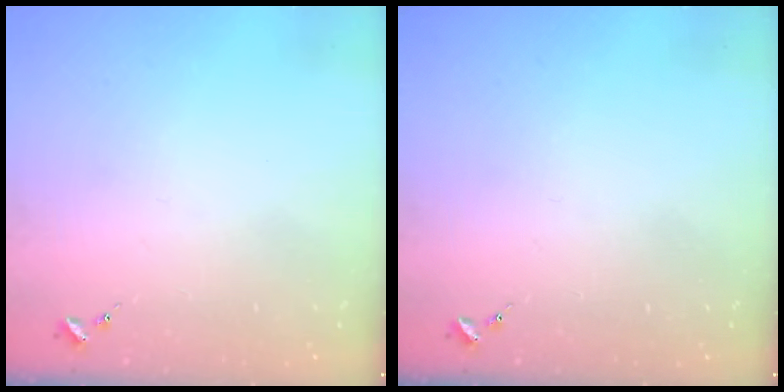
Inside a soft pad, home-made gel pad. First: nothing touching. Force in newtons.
{"total": 0.0}